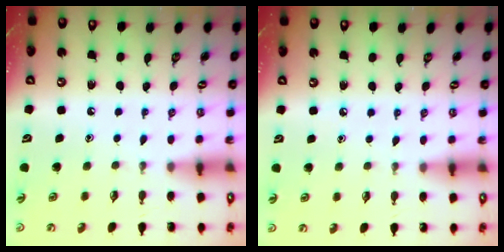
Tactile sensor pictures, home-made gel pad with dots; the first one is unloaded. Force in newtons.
{"total": 3.9, "press": 3.8, "slide": 0.5}